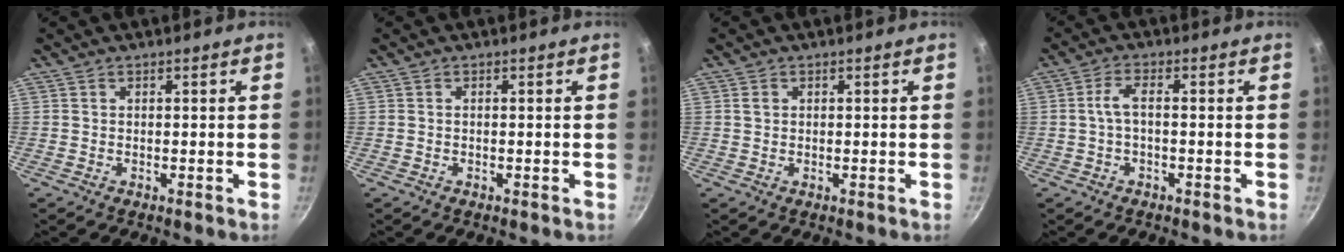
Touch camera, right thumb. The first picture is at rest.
{"total": 0.0}
{"total": 1.2, "force": [0.4, 1.0, 0.6], "torque": [-0.008, 0.002, 0.006]}
{"total": 3.6, "force": [-0.5, 1.4, 3.3], "torque": [-0.077, 0.017, -0.013]}